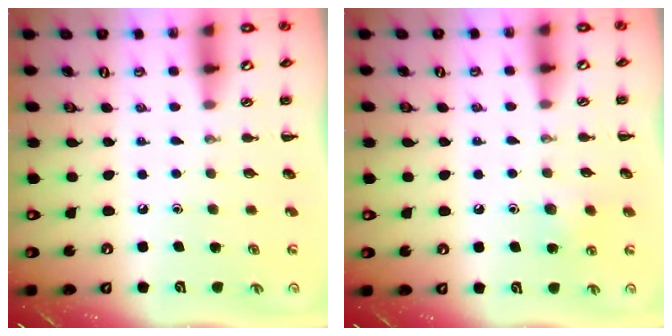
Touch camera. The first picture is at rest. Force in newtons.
{"total": 6.8, "press": 6.6, "slide": 1.9}